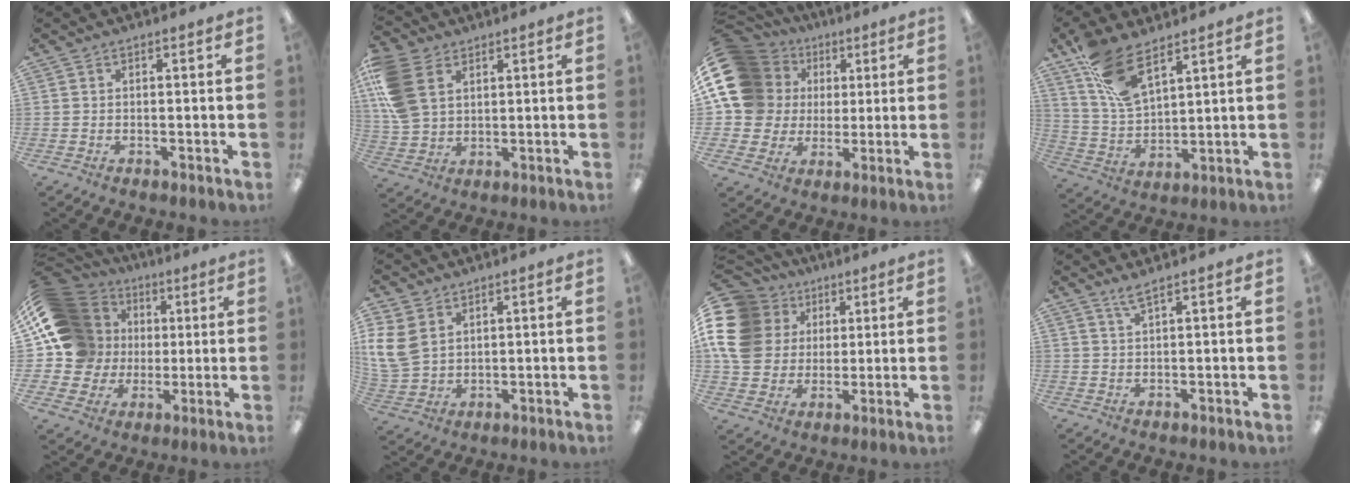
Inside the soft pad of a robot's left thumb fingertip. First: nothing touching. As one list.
[{"total": 13.0, "force": [4.8, 9.3, 7.7], "torque": [-0.199, 0.005, 0.091]}, {"total": 17.3, "force": [5.2, 15.0, 6.8], "torque": [-0.133, -0.018, 0.118]}, {"total": 12.3, "force": [8.6, 4.8, 7.4], "torque": [-0.155, -0.034, 0.162]}, {"total": 18.3, "force": [4.2, 16.3, 7.2], "torque": [-0.145, -0.016, 0.110]}, {"total": 9.5, "force": [3.4, 7.3, 5.0], "torque": [-0.136, -0.002, 0.068]}, {"total": 18.2, "force": [5.5, 15.0, 8.8], "torque": [-0.191, -0.011, 0.107]}, {"total": 2.4, "force": [1.9, -0.1, 1.4], "torque": [-0.033, -0.001, 0.034]}]